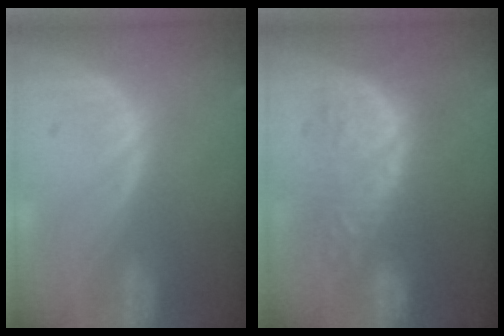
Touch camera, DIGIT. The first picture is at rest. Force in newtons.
{"total": 9.1, "press": 8.4, "slide": 3.5}